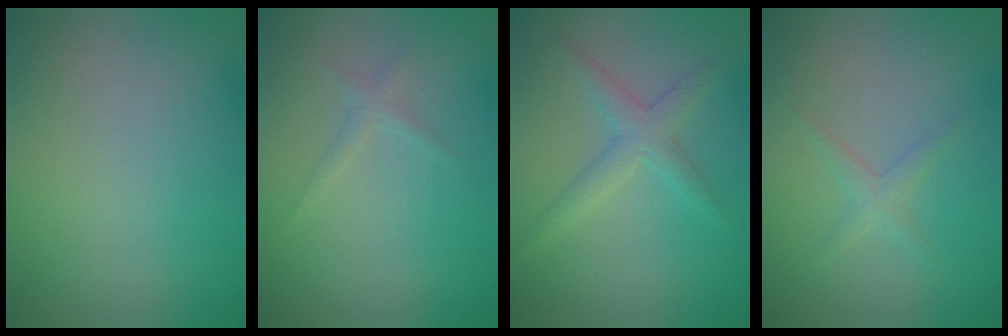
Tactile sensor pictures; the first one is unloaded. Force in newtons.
{"total": 0.9, "press": 0.9, "slide": 0.1}
{"total": 2.5, "press": 2.5, "slide": 0.1}
{"total": 1.3, "press": 1.3, "slide": 0.1}